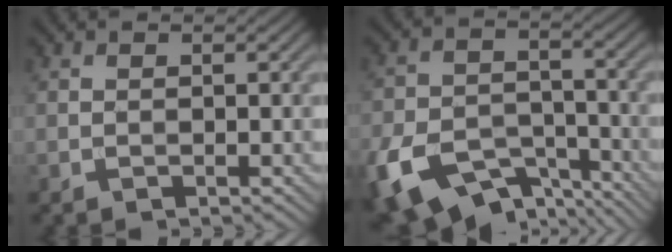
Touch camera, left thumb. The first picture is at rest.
{"total": 13.0, "force": [-8.3, 7.1, 7.0], "torque": [-0.157, -0.021, -0.148]}